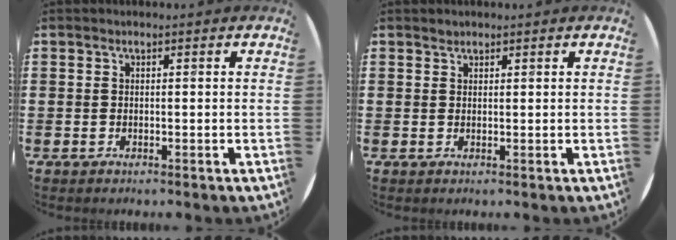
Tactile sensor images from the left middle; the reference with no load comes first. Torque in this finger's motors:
{"motor_torque": [0.08, -0.01, -0.01, -0.01]}